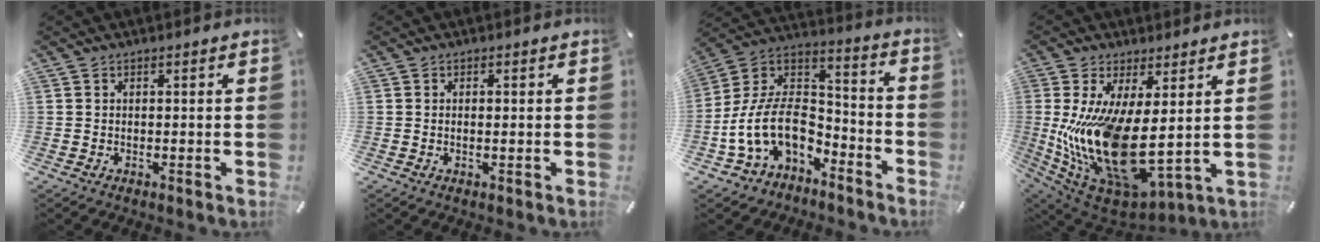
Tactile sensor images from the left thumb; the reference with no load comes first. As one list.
[{"total": 0.9, "force": [0.0, 0.2, 0.9], "torque": [-0.018, -0.003, 0.002]}, {"total": 16.2, "force": [-6.7, 11.1, 9.7], "torque": [-0.218, 0.009, -0.115]}, {"total": 19.2, "force": [2.2, 8.8, 16.9], "torque": [-0.360, -0.056, 0.055]}]